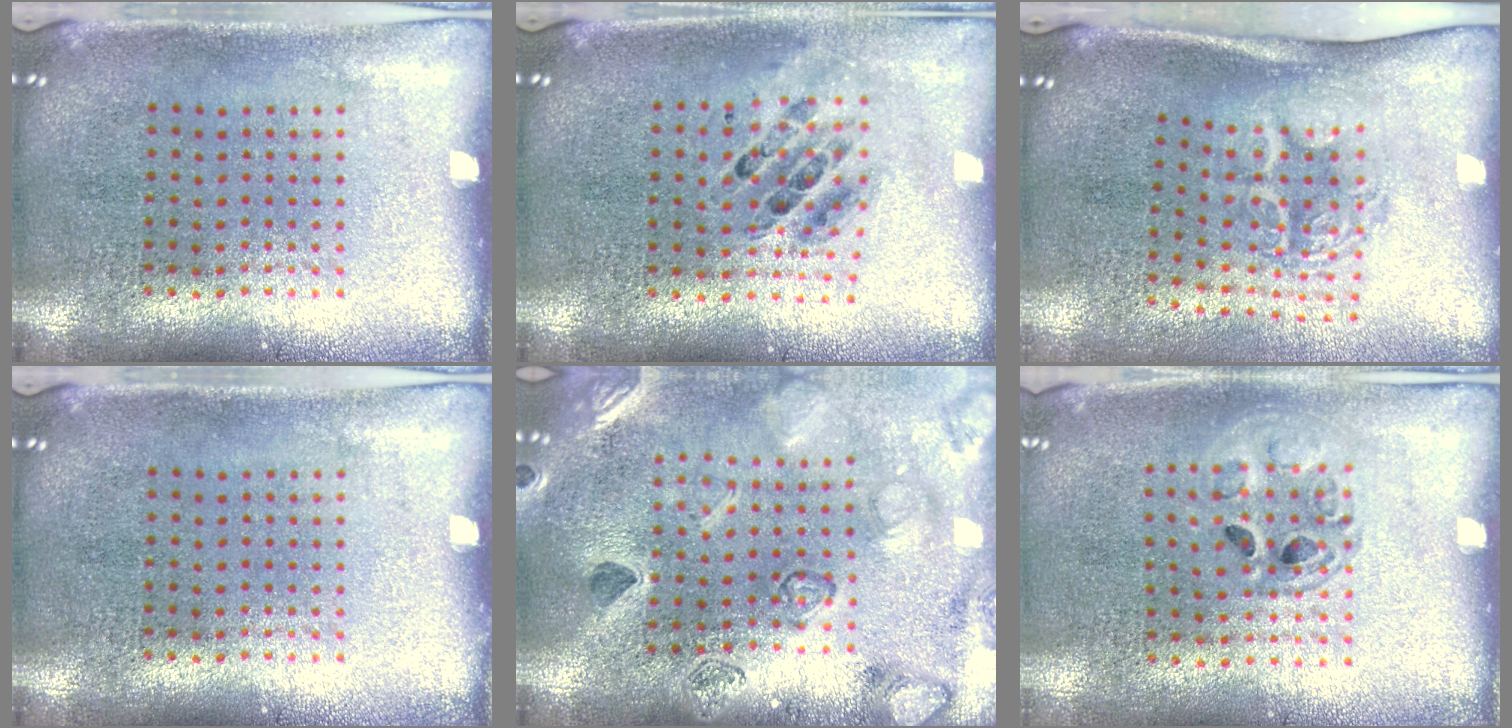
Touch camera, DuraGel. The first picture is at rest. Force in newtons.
{"total": 0.7, "press": 0.6, "slide": 0.2}
{"total": 1.8, "press": 1.2, "slide": 1.4}
{"total": 0.0}
{"total": 2.3, "press": 2.3, "slide": 0.2}
{"total": 1.3, "press": 1.2, "slide": 0.2}